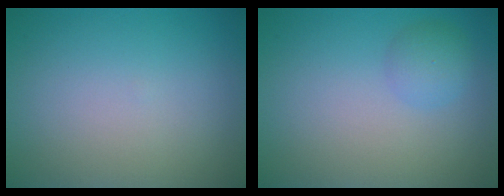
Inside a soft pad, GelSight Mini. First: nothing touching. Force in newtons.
{"total": 1.9, "press": 1.9, "slide": 0.1}